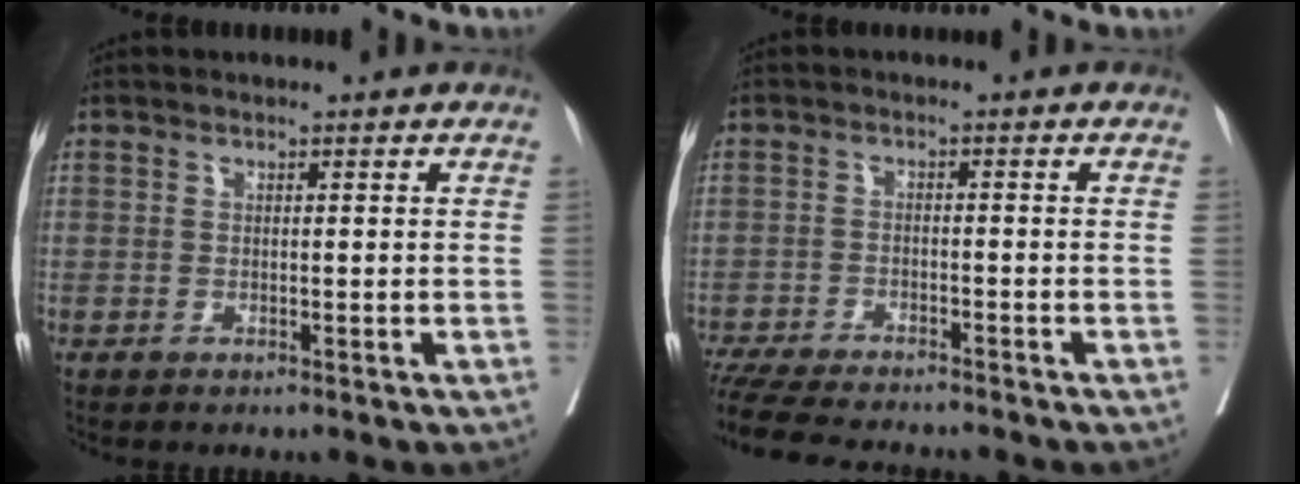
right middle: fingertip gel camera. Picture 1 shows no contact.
{"total": 11.9, "force": [-10.7, 1.5, 4.9], "torque": [-0.075, -0.019, -0.161]}